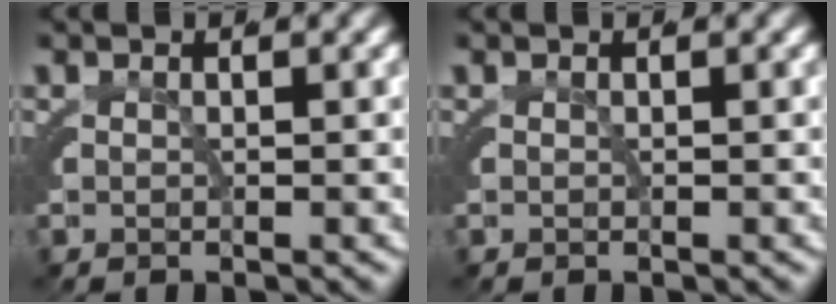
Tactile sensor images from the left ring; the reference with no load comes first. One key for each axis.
{"total": 0.0}